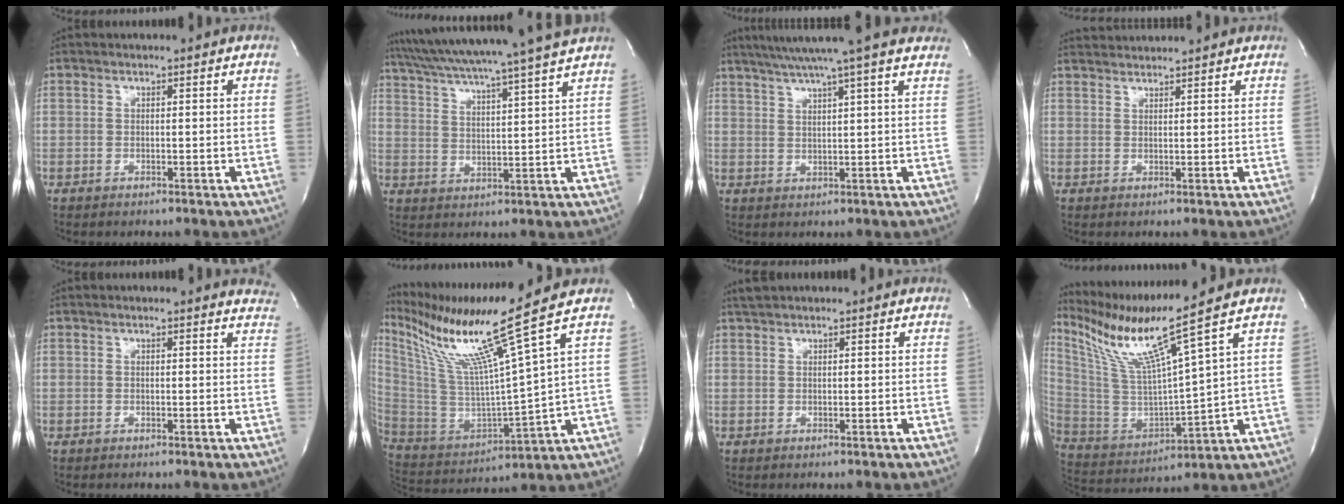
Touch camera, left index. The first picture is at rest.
{"total": 18.5, "force": [16.2, -2.2, 8.6], "torque": [-0.154, -0.014, 0.235]}
{"total": 14.5, "force": [12.2, -1.1, 7.8], "torque": [-0.136, 0.021, 0.157]}
{"total": 4.3, "force": [4.3, -0.3, 0.5], "torque": [-0.013, 0.028, 0.073]}
{"total": 3.5, "force": [3.5, 0.5, 0.1], "torque": [-0.001, -0.022, 0.009]}
{"total": 17.7, "force": [12.4, -3.8, 12.0], "torque": [-0.232, -0.048, 0.236]}
{"total": 1.8, "force": [1.7, 0.3, 0.5], "torque": [-0.013, 0.016, 0.034]}
{"total": 13.9, "force": [10.4, -3.7, 8.5], "torque": [-0.170, -0.034, 0.212]}